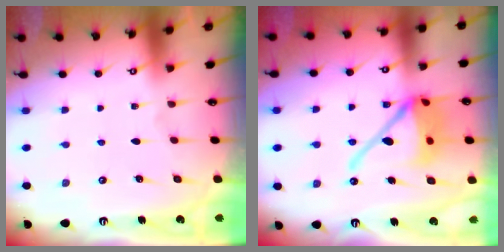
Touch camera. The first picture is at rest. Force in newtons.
{"total": 15.9, "press": 15.7, "slide": 2.5}